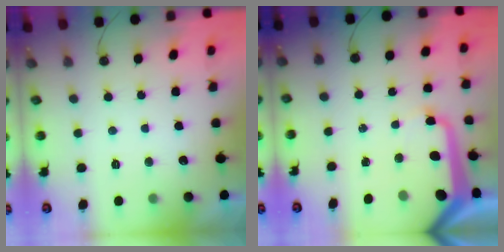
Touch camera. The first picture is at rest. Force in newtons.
{"total": 14.6, "press": 14.5, "slide": 1.5}